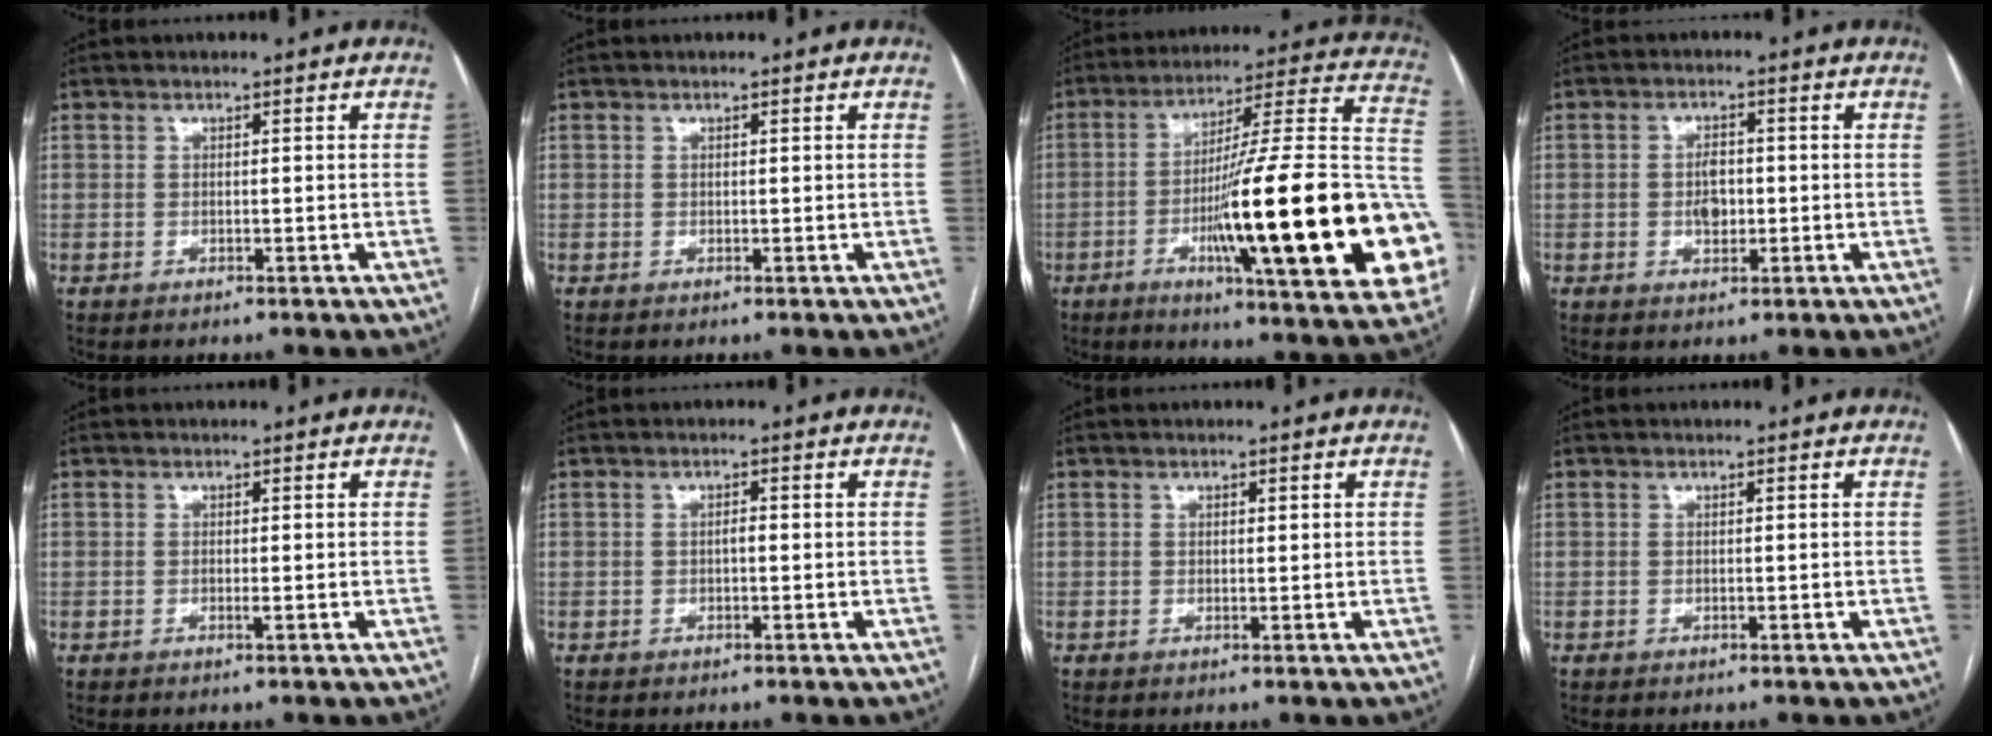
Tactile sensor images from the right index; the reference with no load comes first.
{"total": 0.0}
{"total": 31.2, "force": [-7.3, 2.4, 30.3], "torque": [-0.357, -0.007, -0.118]}
{"total": 3.4, "force": [-0.4, 2.0, 2.8], "torque": [-0.048, 0.003, -0.005]}
{"total": 0.6, "force": [-0.1, 0.0, 0.5], "torque": [-0.011, -0.001, -0.003]}
{"total": 0.9, "force": [-0.1, 0.3, 0.8], "torque": [-0.013, 0.003, -0.003]}
{"total": 0.7, "force": [0.3, 0.4, 0.4], "torque": [-0.004, 0.000, 0.003]}
{"total": 0.0}